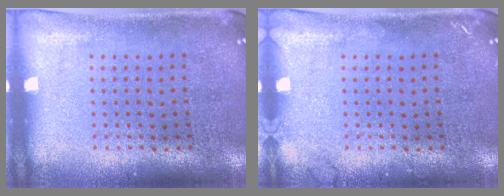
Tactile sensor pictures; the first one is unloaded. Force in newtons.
{"total": 0.8, "press": 0.8, "slide": 0.1}